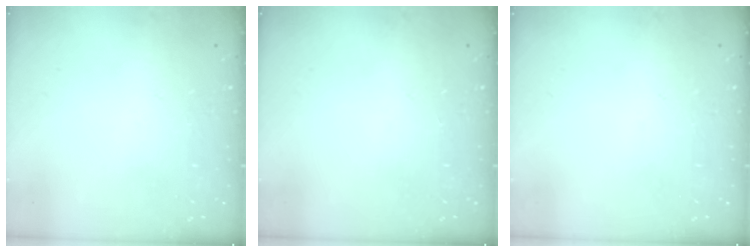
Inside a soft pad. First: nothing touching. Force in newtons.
{"total": 0.0}
{"total": 0.0}